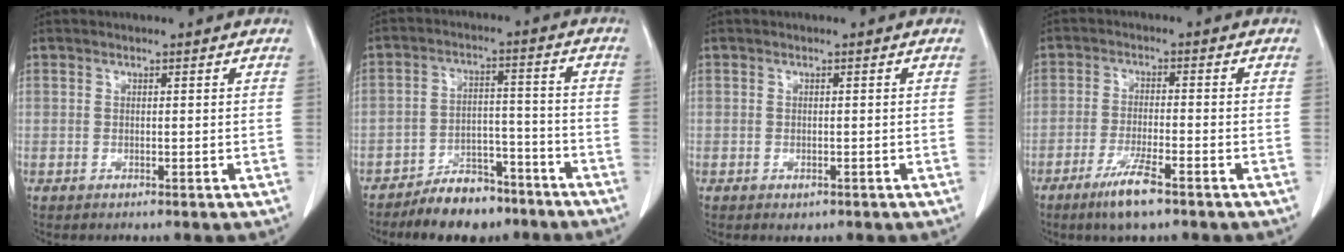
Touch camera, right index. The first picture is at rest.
{"total": 8.7, "force": [-7.3, 3.9, 2.4], "torque": [-0.032, 0.017, -0.120]}
{"total": 1.0, "force": [-0.6, 0.6, 0.6], "torque": [-0.008, -0.001, -0.003]}
{"total": 6.2, "force": [-4.1, 0.5, 4.6], "torque": [-0.092, -0.011, -0.075]}